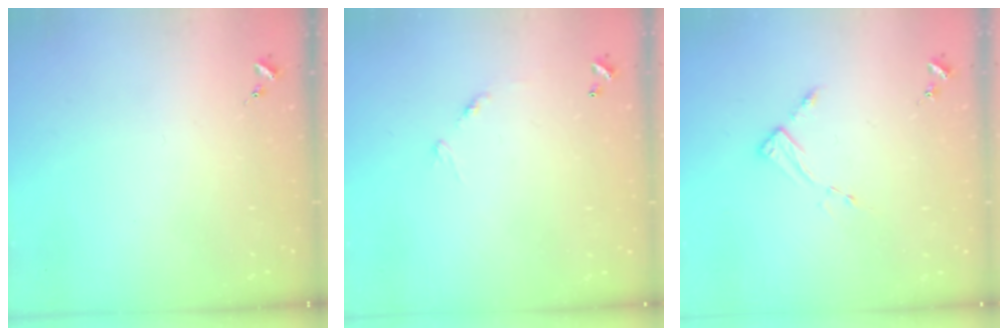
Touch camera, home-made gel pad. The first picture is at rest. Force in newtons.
{"total": 7.0, "press": 7.0, "slide": 0.5}
{"total": 3.4, "press": 3.4, "slide": 0.4}